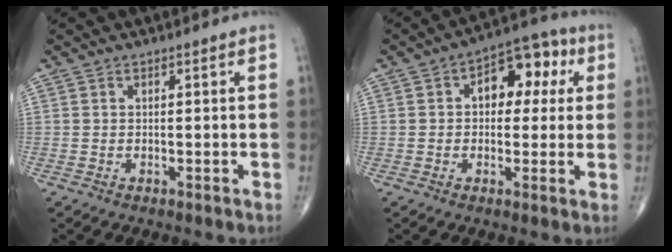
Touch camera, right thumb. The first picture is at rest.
{"total": 11.2, "force": [2.7, 6.9, 8.4], "torque": [-0.069, 0.026, 0.029]}